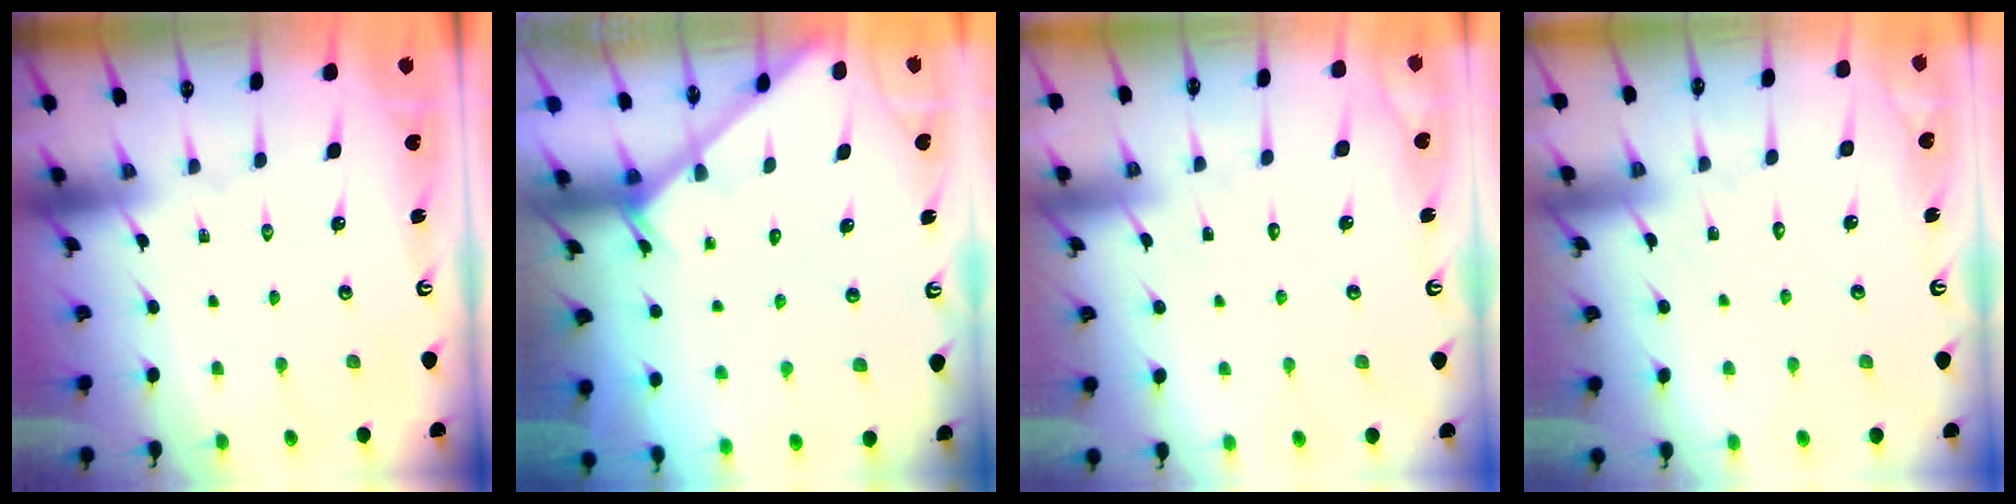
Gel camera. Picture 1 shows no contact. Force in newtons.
{"total": 2.0, "press": 2.0, "slide": 0.1}
{"total": 5.9, "press": 5.9, "slide": 0.5}
{"total": 4.1, "press": 4.1, "slide": 0.5}